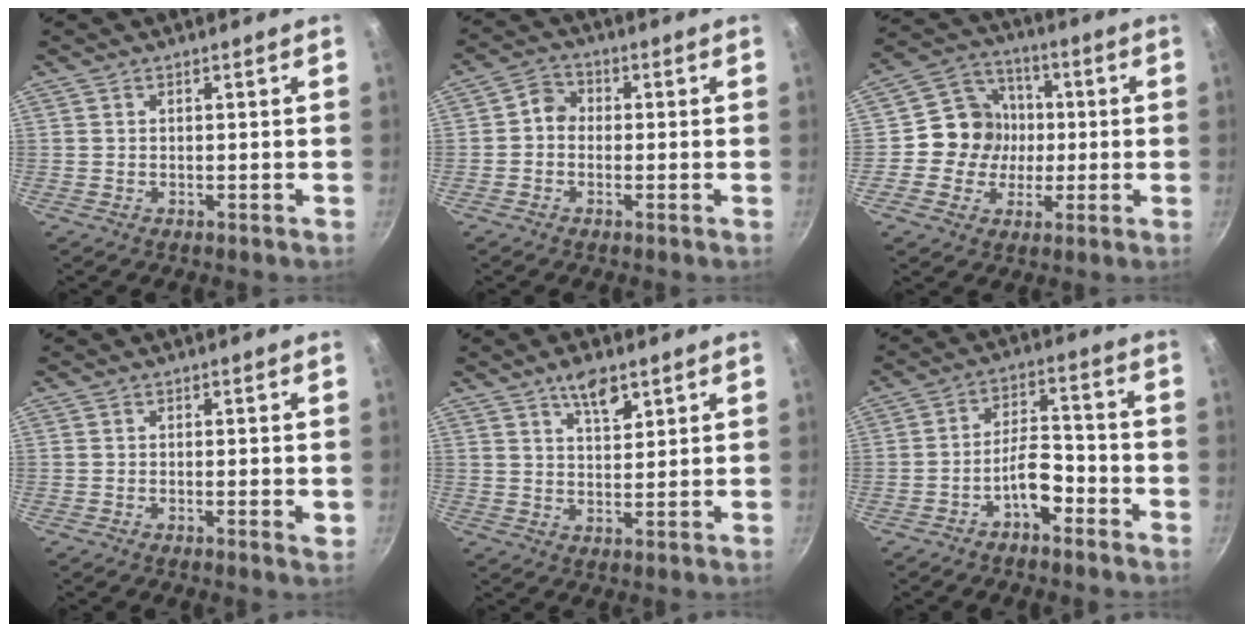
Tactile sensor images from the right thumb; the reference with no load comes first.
{"total": 2.9, "force": [-0.4, 2.5, 1.5], "torque": [-0.017, 0.013, -0.018]}
{"total": 10.9, "force": [-0.3, 10.3, 3.7], "torque": [-0.021, 0.024, -0.023]}
{"total": 1.9, "force": [-0.2, 0.5, 1.8], "torque": [-0.026, -0.003, -0.004]}
{"total": 6.0, "force": [3.7, 2.5, 4.0], "torque": [-0.060, -0.019, 0.061]}
{"total": 6.9, "force": [-3.8, 3.2, 4.8], "torque": [-0.061, 0.047, -0.067]}